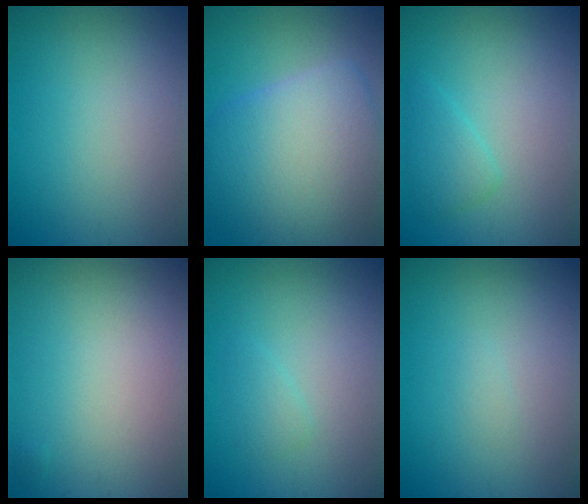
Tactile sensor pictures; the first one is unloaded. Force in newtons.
{"total": 10.6, "press": 10.5, "slide": 0.6}
{"total": 2.0, "press": 2.0, "slide": 0.2}
{"total": 0.0}
{"total": 1.1, "press": 1.1, "slide": 0.1}
{"total": 0.5, "press": 0.5, "slide": 0.1}